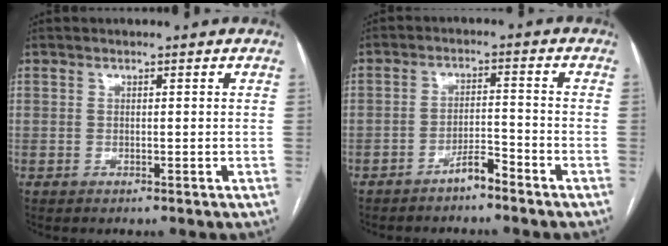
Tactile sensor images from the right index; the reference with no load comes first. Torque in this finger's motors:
{"motor_torque": [0.05, -0.07, 0.26, 0.04]}